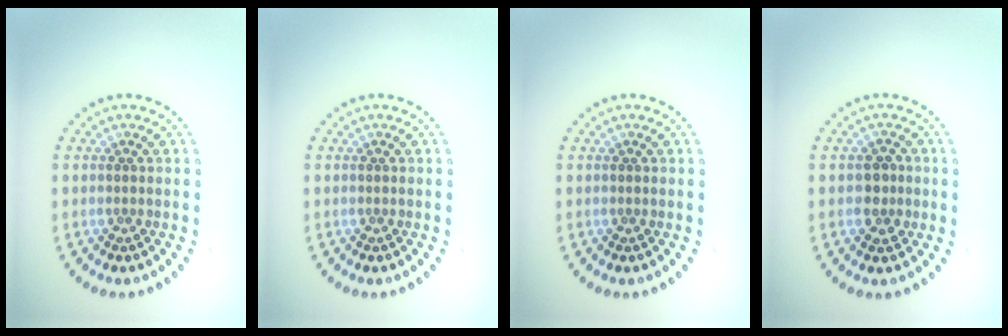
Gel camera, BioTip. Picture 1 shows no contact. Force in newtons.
{"total": 0.0}
{"total": 0.0}
{"total": 2.1, "press": 2.0, "slide": 0.5}